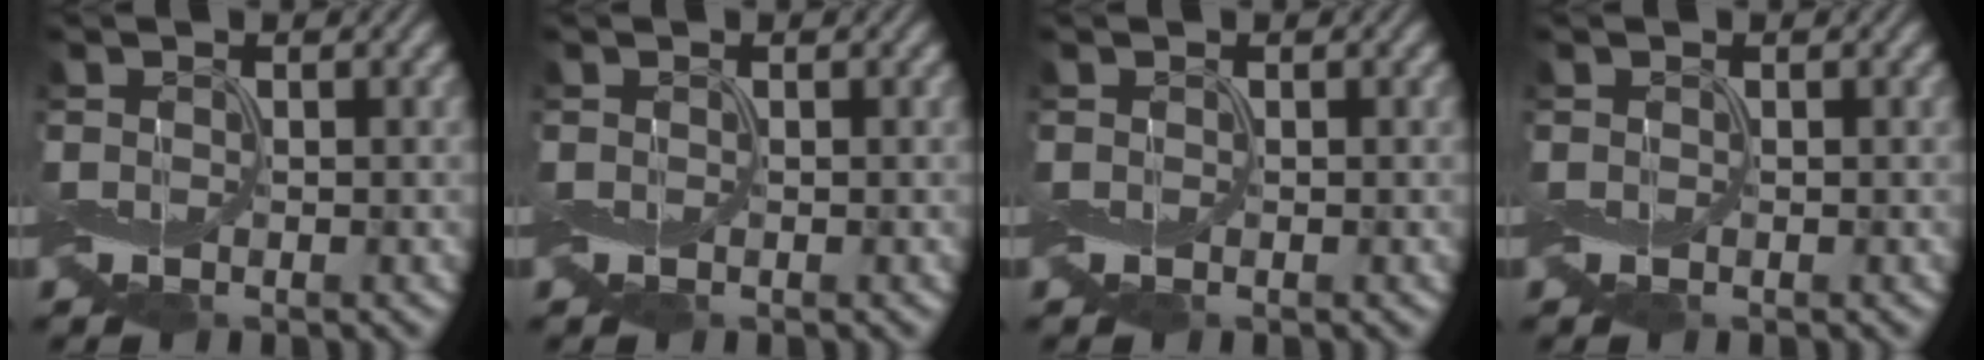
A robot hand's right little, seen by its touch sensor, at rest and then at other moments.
{"total": 0.0}
{"total": 0.0}
{"total": 0.0}